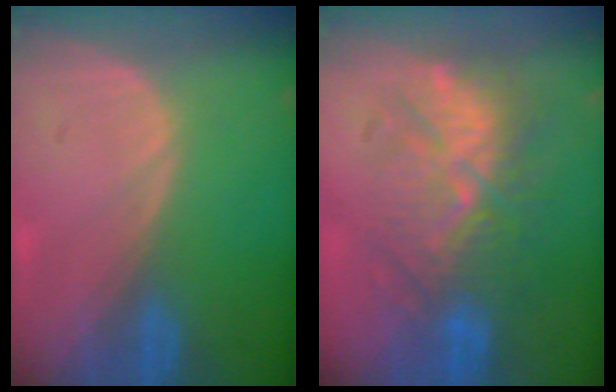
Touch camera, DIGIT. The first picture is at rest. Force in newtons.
{"total": 9.6, "press": 9.5, "slide": 1.5}